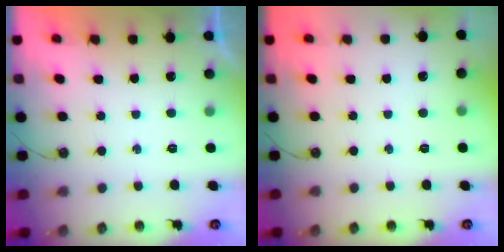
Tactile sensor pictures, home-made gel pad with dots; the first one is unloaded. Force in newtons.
{"total": 0.0}